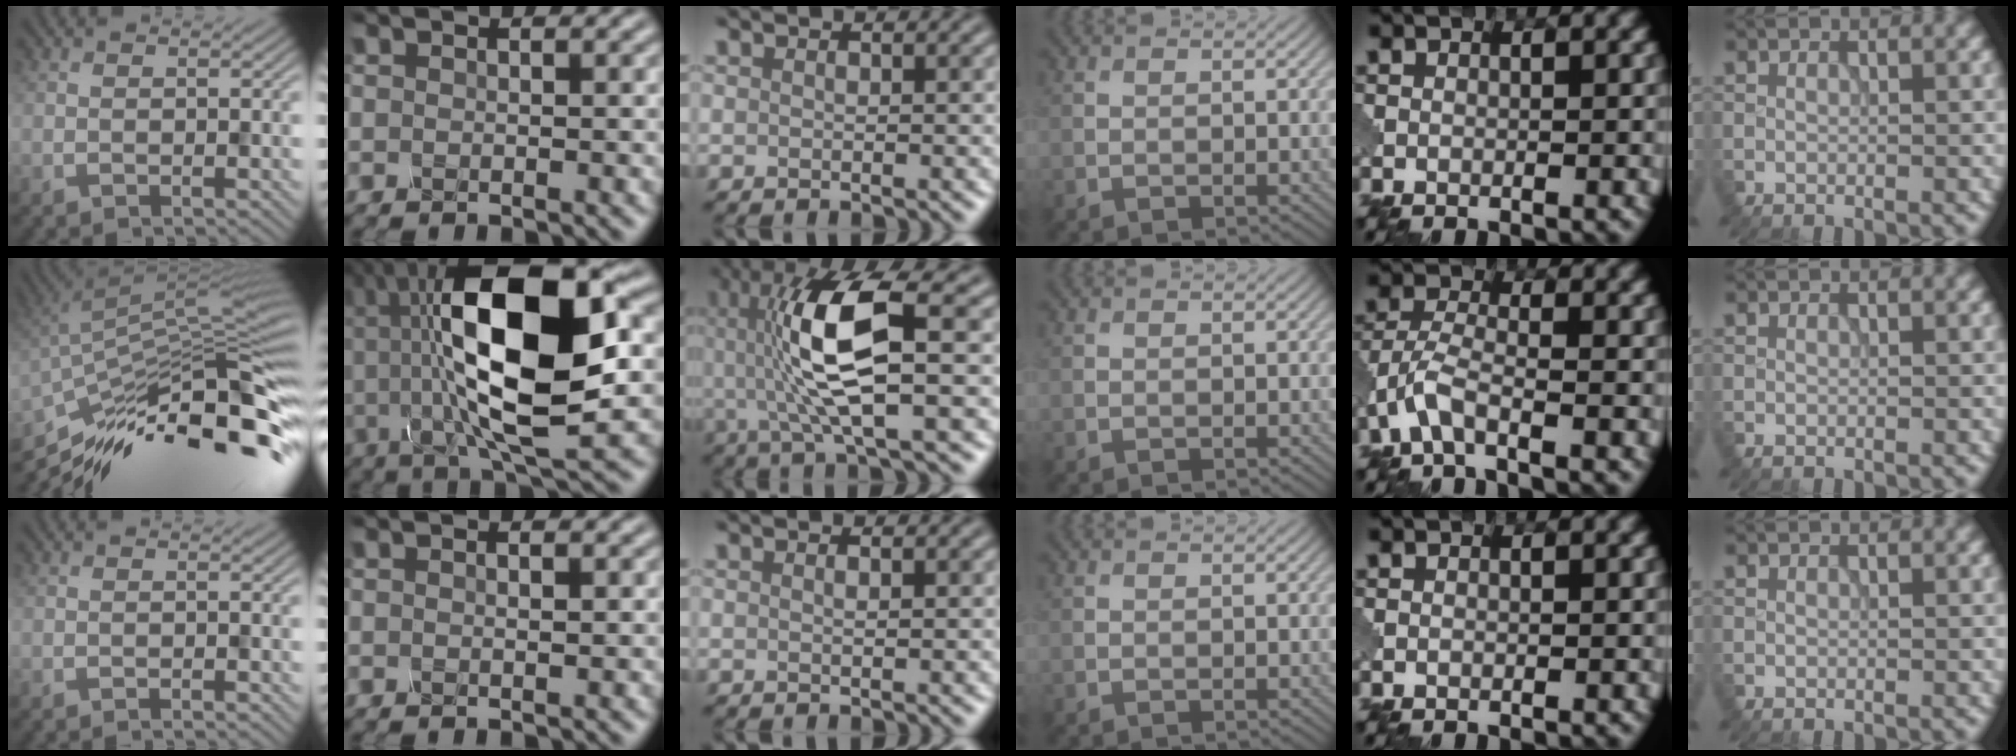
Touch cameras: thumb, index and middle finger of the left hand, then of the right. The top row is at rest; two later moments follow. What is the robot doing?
{"motion": "assemble", "object": "glue stick"}